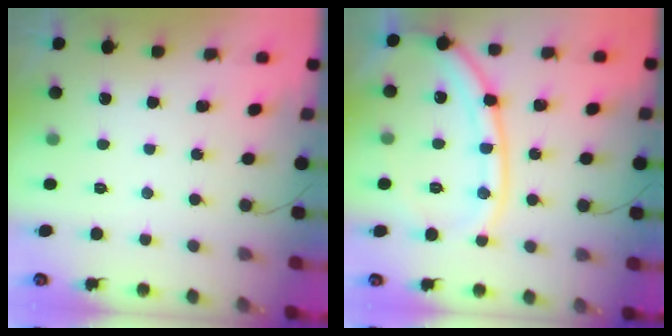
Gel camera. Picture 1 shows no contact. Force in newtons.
{"total": 16.1, "press": 16.0, "slide": 1.9}